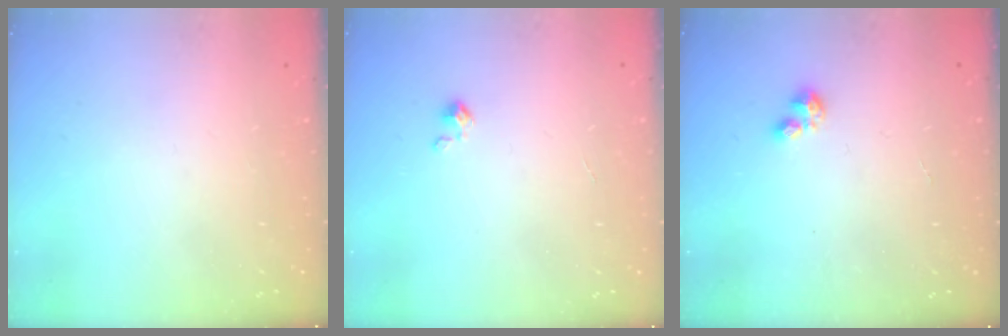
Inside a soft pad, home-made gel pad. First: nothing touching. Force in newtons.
{"total": 1.1, "press": 1.1, "slide": 0.2}
{"total": 1.3, "press": 1.2, "slide": 0.3}